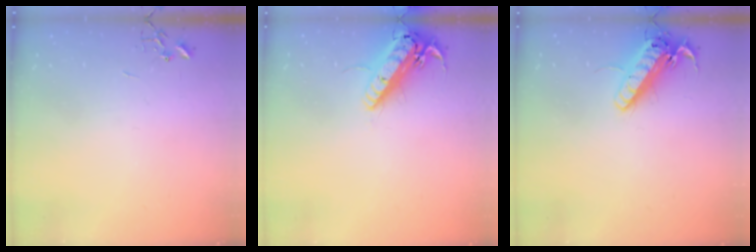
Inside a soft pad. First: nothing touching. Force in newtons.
{"total": 16.5, "press": 16.3, "slide": 3.0}
{"total": 16.4, "press": 16.2, "slide": 2.7}